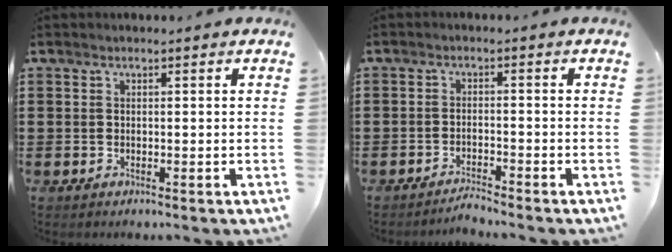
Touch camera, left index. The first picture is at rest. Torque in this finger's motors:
{"motor_torque": [-0.20, 0.28, 0.02, 0.00]}